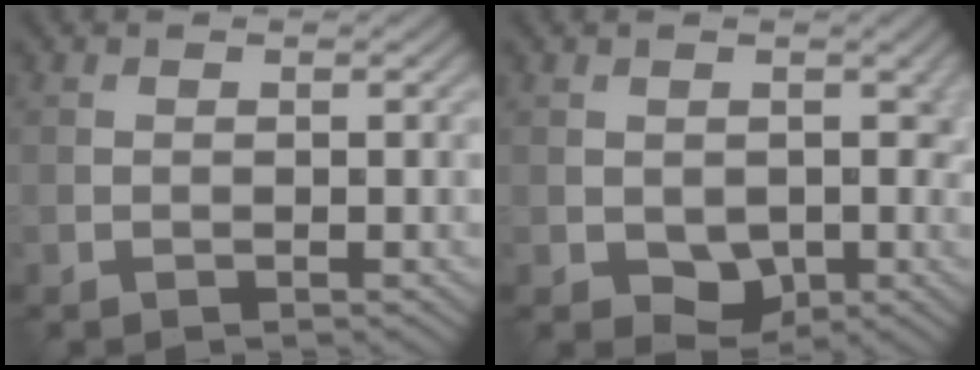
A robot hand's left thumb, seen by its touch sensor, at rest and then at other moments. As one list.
[{"total": 4.8, "force": [-0.5, 3.7, 3.1], "torque": [-0.058, -0.016, -0.005]}]